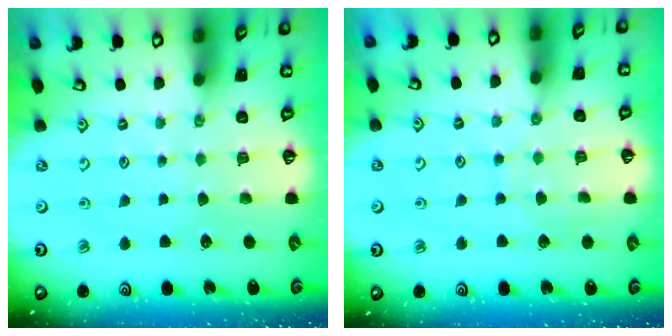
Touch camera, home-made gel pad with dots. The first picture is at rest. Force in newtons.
{"total": 7.2, "press": 7.2, "slide": 0.5}